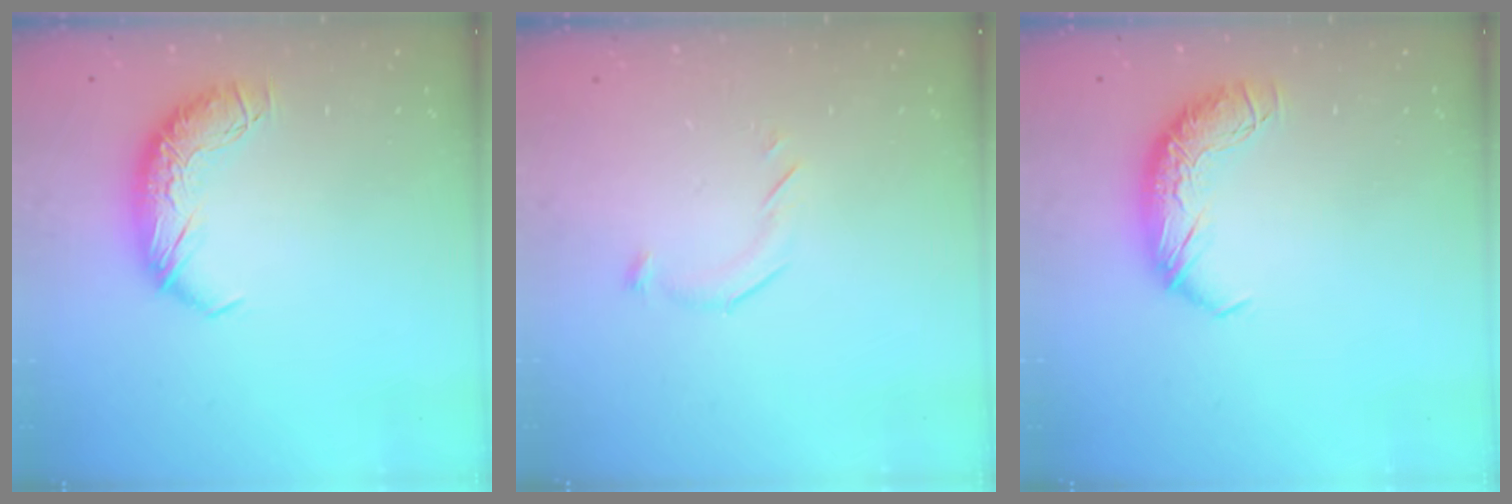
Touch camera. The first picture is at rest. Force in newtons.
{"total": 6.5, "press": 6.4, "slide": 0.7}
{"total": 0.0}